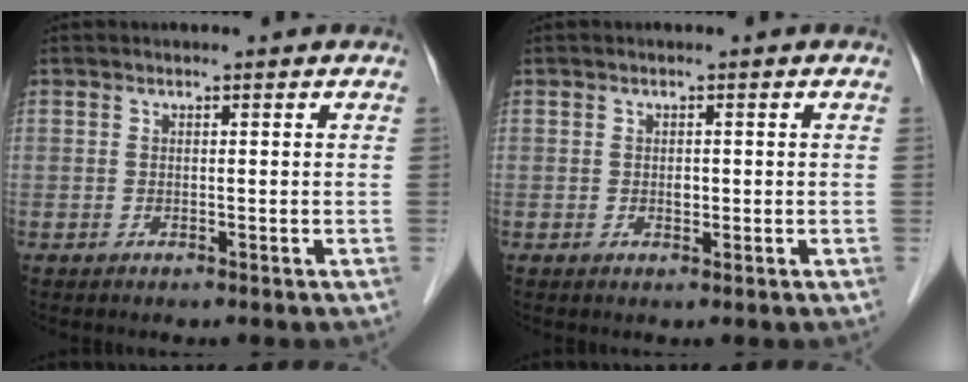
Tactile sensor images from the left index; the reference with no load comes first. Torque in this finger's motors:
{"motor_torque": [0.04, 0.01, 0.01, 0.00]}